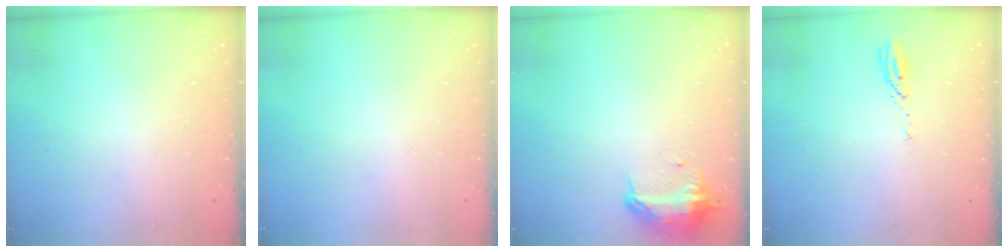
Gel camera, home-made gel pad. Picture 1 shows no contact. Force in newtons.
{"total": 0.0}
{"total": 9.4, "press": 9.4, "slide": 0.7}
{"total": 4.0, "press": 4.0, "slide": 0.4}